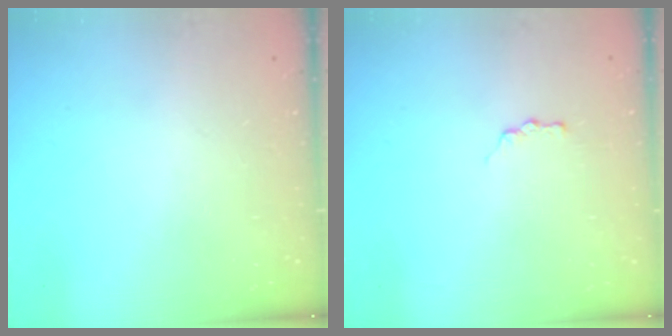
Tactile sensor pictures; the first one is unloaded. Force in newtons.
{"total": 2.6, "press": 2.6, "slide": 0.4}